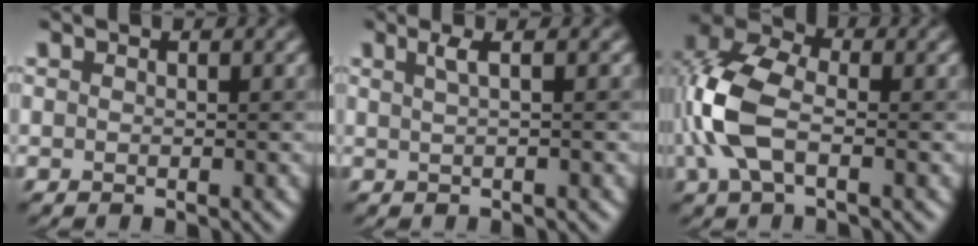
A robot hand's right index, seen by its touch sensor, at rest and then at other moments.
{"total": 1.9, "force": [0.7, 0.6, 1.6], "torque": [-0.023, 0.004, 0.006]}
{"total": 7.3, "force": [-1.0, 4.1, 5.9], "torque": [-0.143, 0.014, -0.032]}